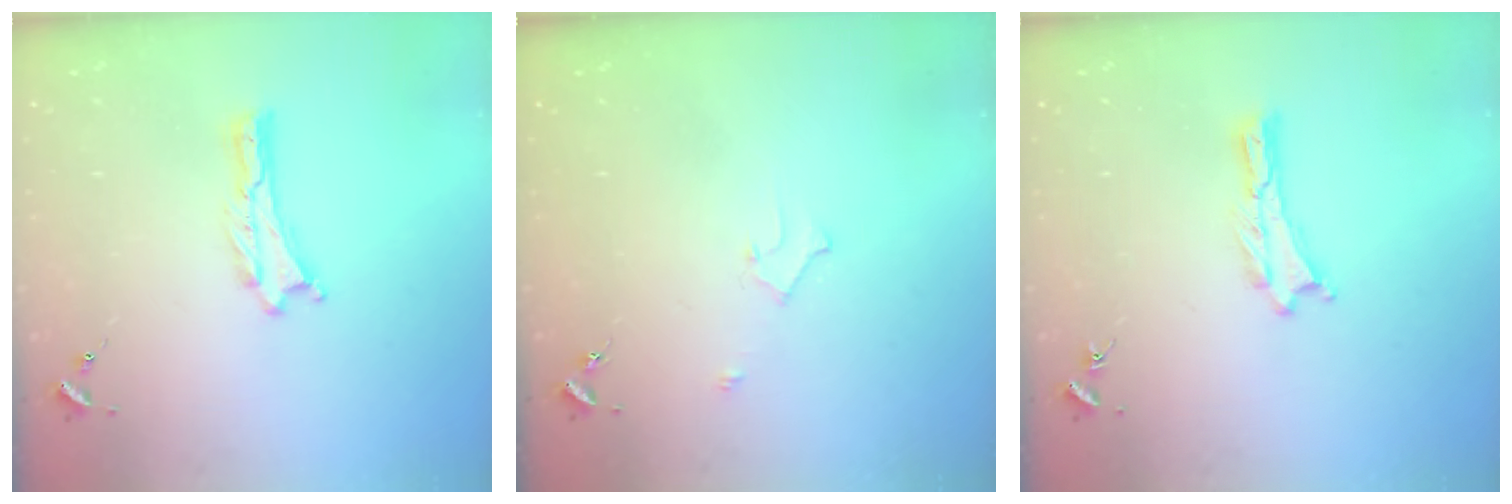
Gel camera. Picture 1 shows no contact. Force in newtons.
{"total": 2.2, "press": 2.2, "slide": 0.2}
{"total": 0.0}